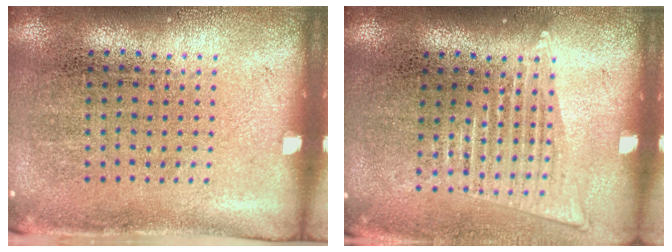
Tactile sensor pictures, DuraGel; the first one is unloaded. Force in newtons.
{"total": 1.6, "press": 1.4, "slide": 0.7}